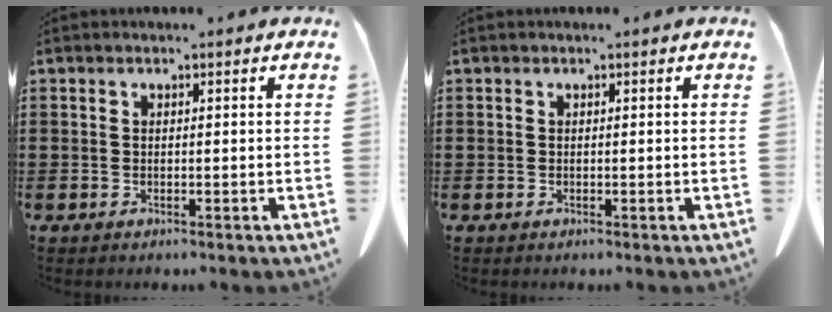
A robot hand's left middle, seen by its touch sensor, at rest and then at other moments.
{"total": 0.0}